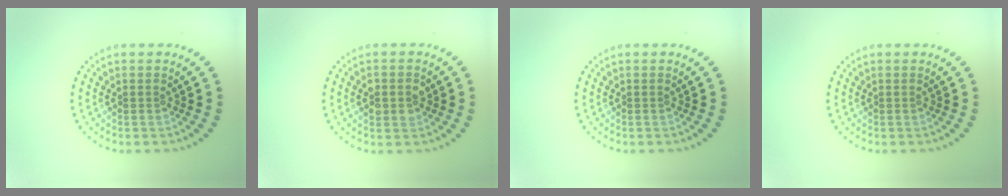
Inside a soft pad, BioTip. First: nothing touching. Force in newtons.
{"total": 2.4, "press": 2.4, "slide": 0.2}
{"total": 0.0}
{"total": 0.0}